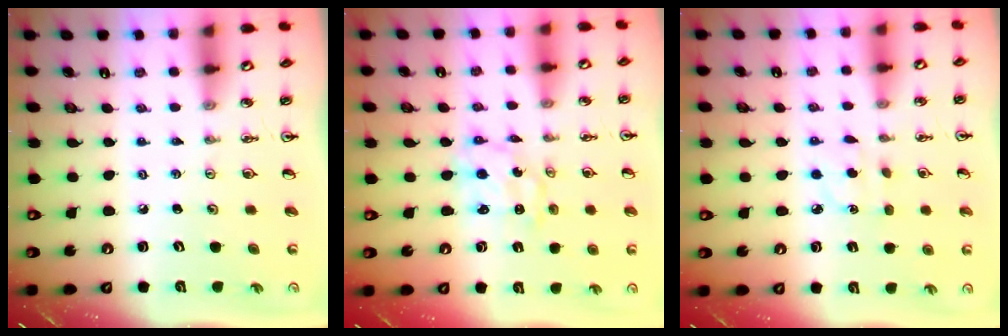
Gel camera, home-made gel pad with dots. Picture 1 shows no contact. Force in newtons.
{"total": 2.7, "press": 2.7, "slide": 0.3}
{"total": 4.4, "press": 4.4, "slide": 0.5}